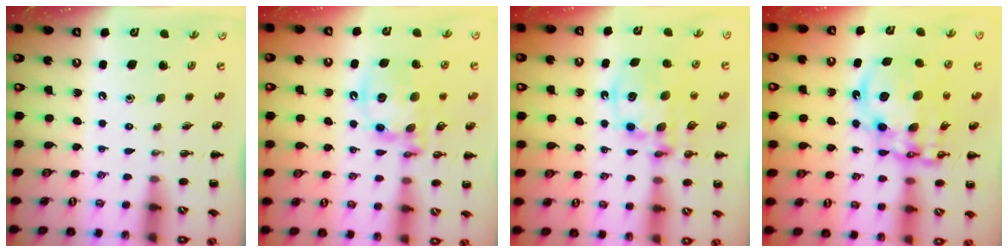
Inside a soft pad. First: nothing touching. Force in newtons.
{"total": 13.5, "press": 13.1, "slide": 3.2}
{"total": 12.1, "press": 11.7, "slide": 3.1}
{"total": 17.1, "press": 16.6, "slide": 4.2}